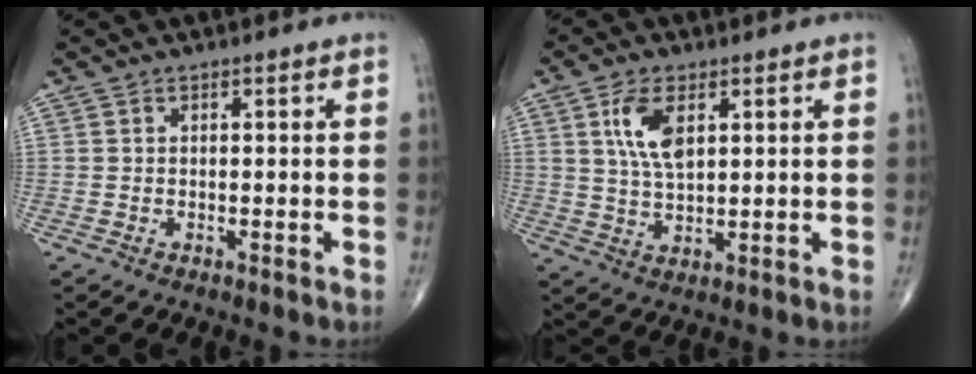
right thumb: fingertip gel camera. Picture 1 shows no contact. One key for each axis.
{"total": 7.6, "fx": 2.7, "fy": 3.7, "fz": 6.1, "tx": -0.117, "ty": -0.009, "tz": 0.056}